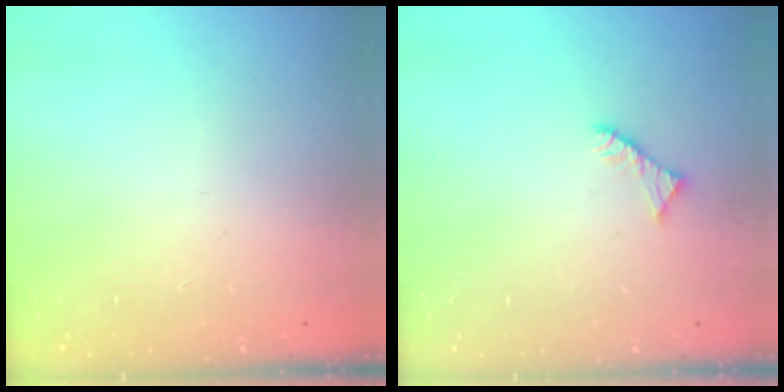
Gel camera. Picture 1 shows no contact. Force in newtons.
{"total": 3.0, "press": 3.0, "slide": 0.5}